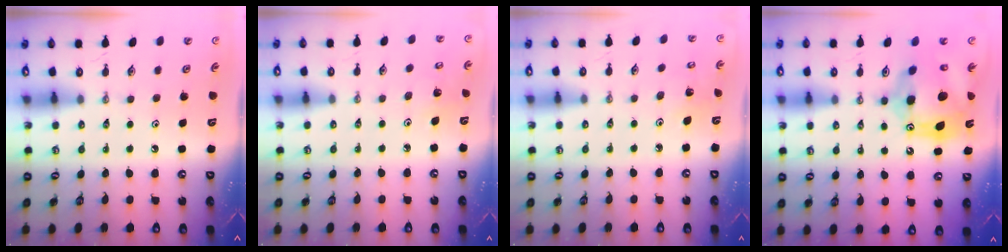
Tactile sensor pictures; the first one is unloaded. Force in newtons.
{"total": 2.7, "press": 2.7, "slide": 0.2}
{"total": 2.7, "press": 2.7, "slide": 0.2}
{"total": 18.2, "press": 18.1, "slide": 1.6}